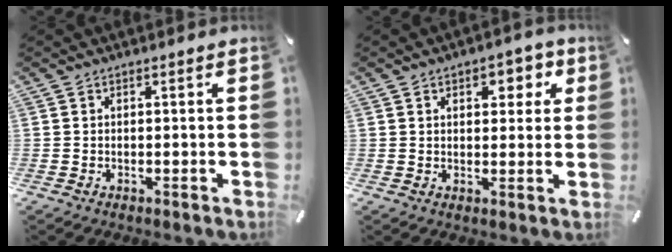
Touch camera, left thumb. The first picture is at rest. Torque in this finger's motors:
{"motor_torque": [0.07, 0.11, 0.02, -0.08, 0.02]}